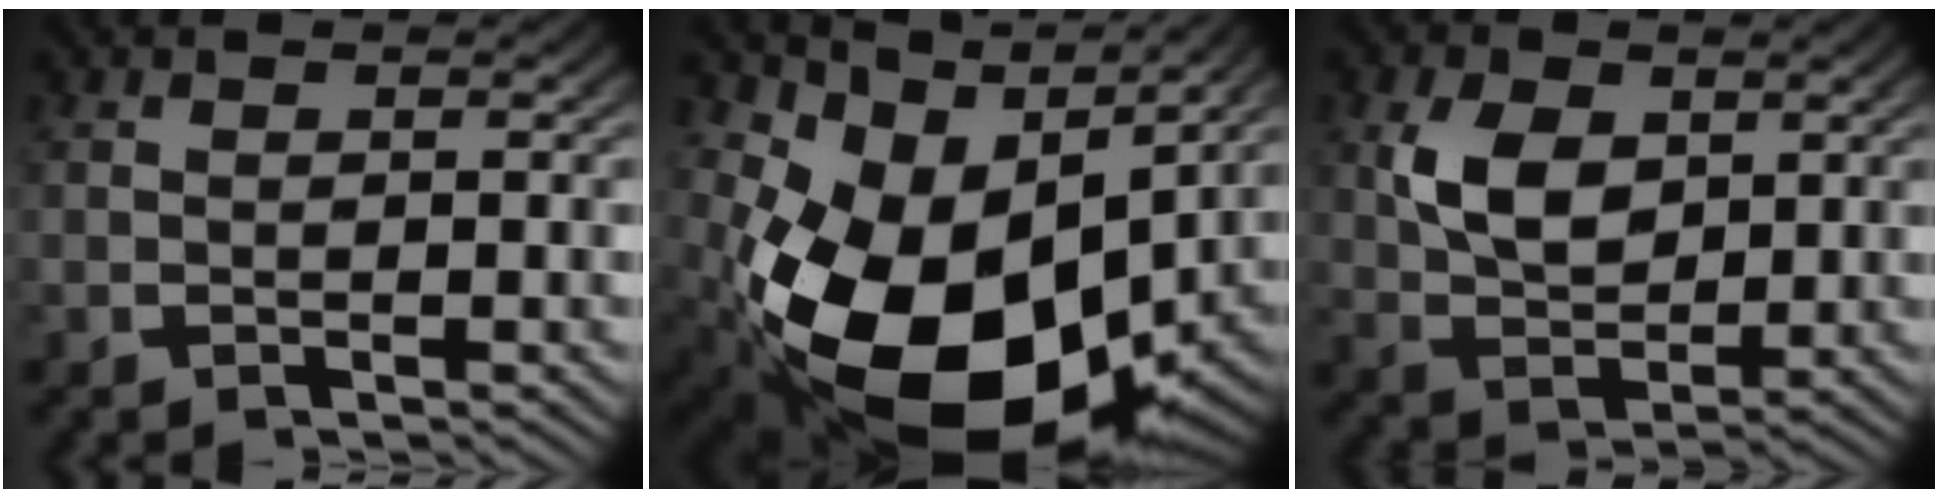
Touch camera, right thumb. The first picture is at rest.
{"total": 19.5, "force": [-2.4, 11.7, 15.4], "torque": [-0.285, -0.079, 0.002]}
{"total": 6.2, "force": [1.0, 4.3, 4.4], "torque": [-0.100, -0.031, 0.034]}